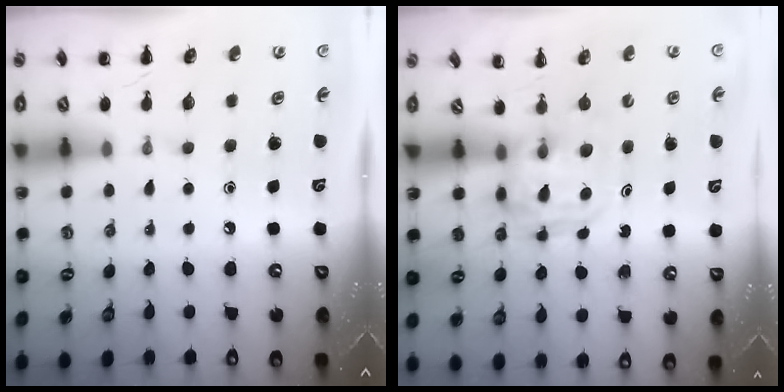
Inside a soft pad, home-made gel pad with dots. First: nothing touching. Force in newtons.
{"total": 3.8, "press": 3.8, "slide": 0.2}